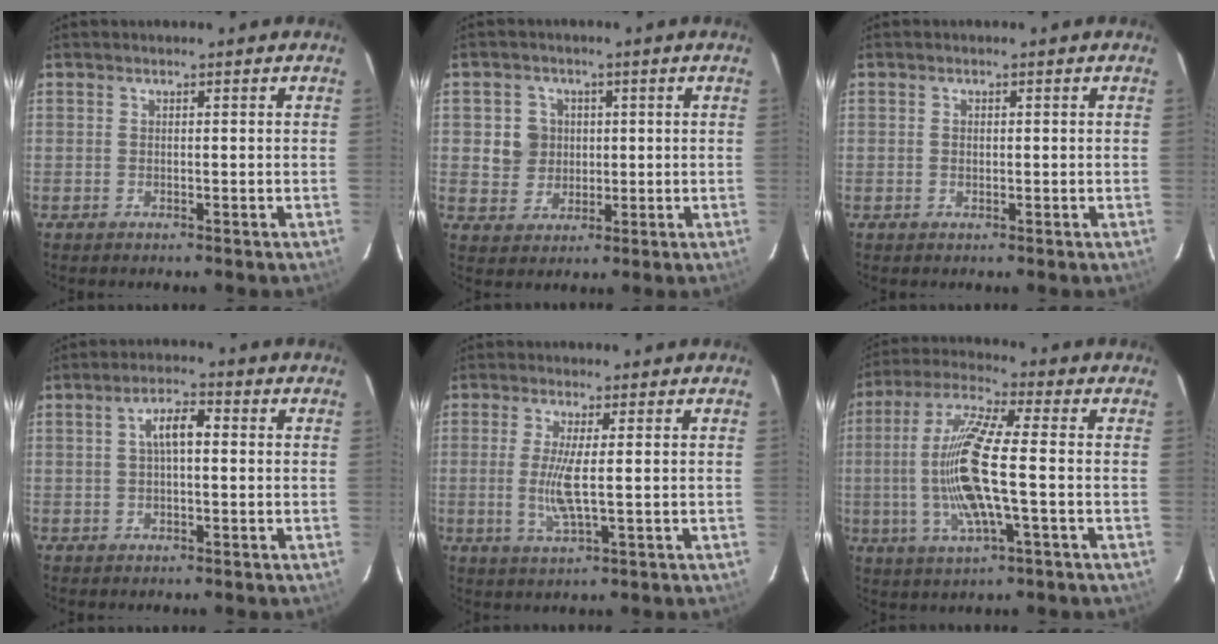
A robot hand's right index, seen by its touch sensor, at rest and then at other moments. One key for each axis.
{"total": 5.7, "fx": 0.7, "fy": 5.6, "fz": 1.2, "tx": -0.028, "ty": 0.012, "tz": 0.019}
{"total": 0.8, "fx": 0.0, "fy": 0.7, "fz": 0.4, "tx": -0.007, "ty": 0.003, "tz": 0.000}
{"total": 4.7, "fx": 0.5, "fy": 1.8, "fz": 4.3, "tx": -0.080, "ty": 0.014, "tz": 0.011}
{"total": 6.2, "fx": -0.2, "fy": 0.7, "fz": 6.2, "tx": -0.129, "ty": -0.008, "tz": -0.006}
{"total": 15.0, "fx": -1.7, "fy": 2.3, "fz": 14.7, "tx": -0.294, "ty": -0.002, "tz": -0.035}